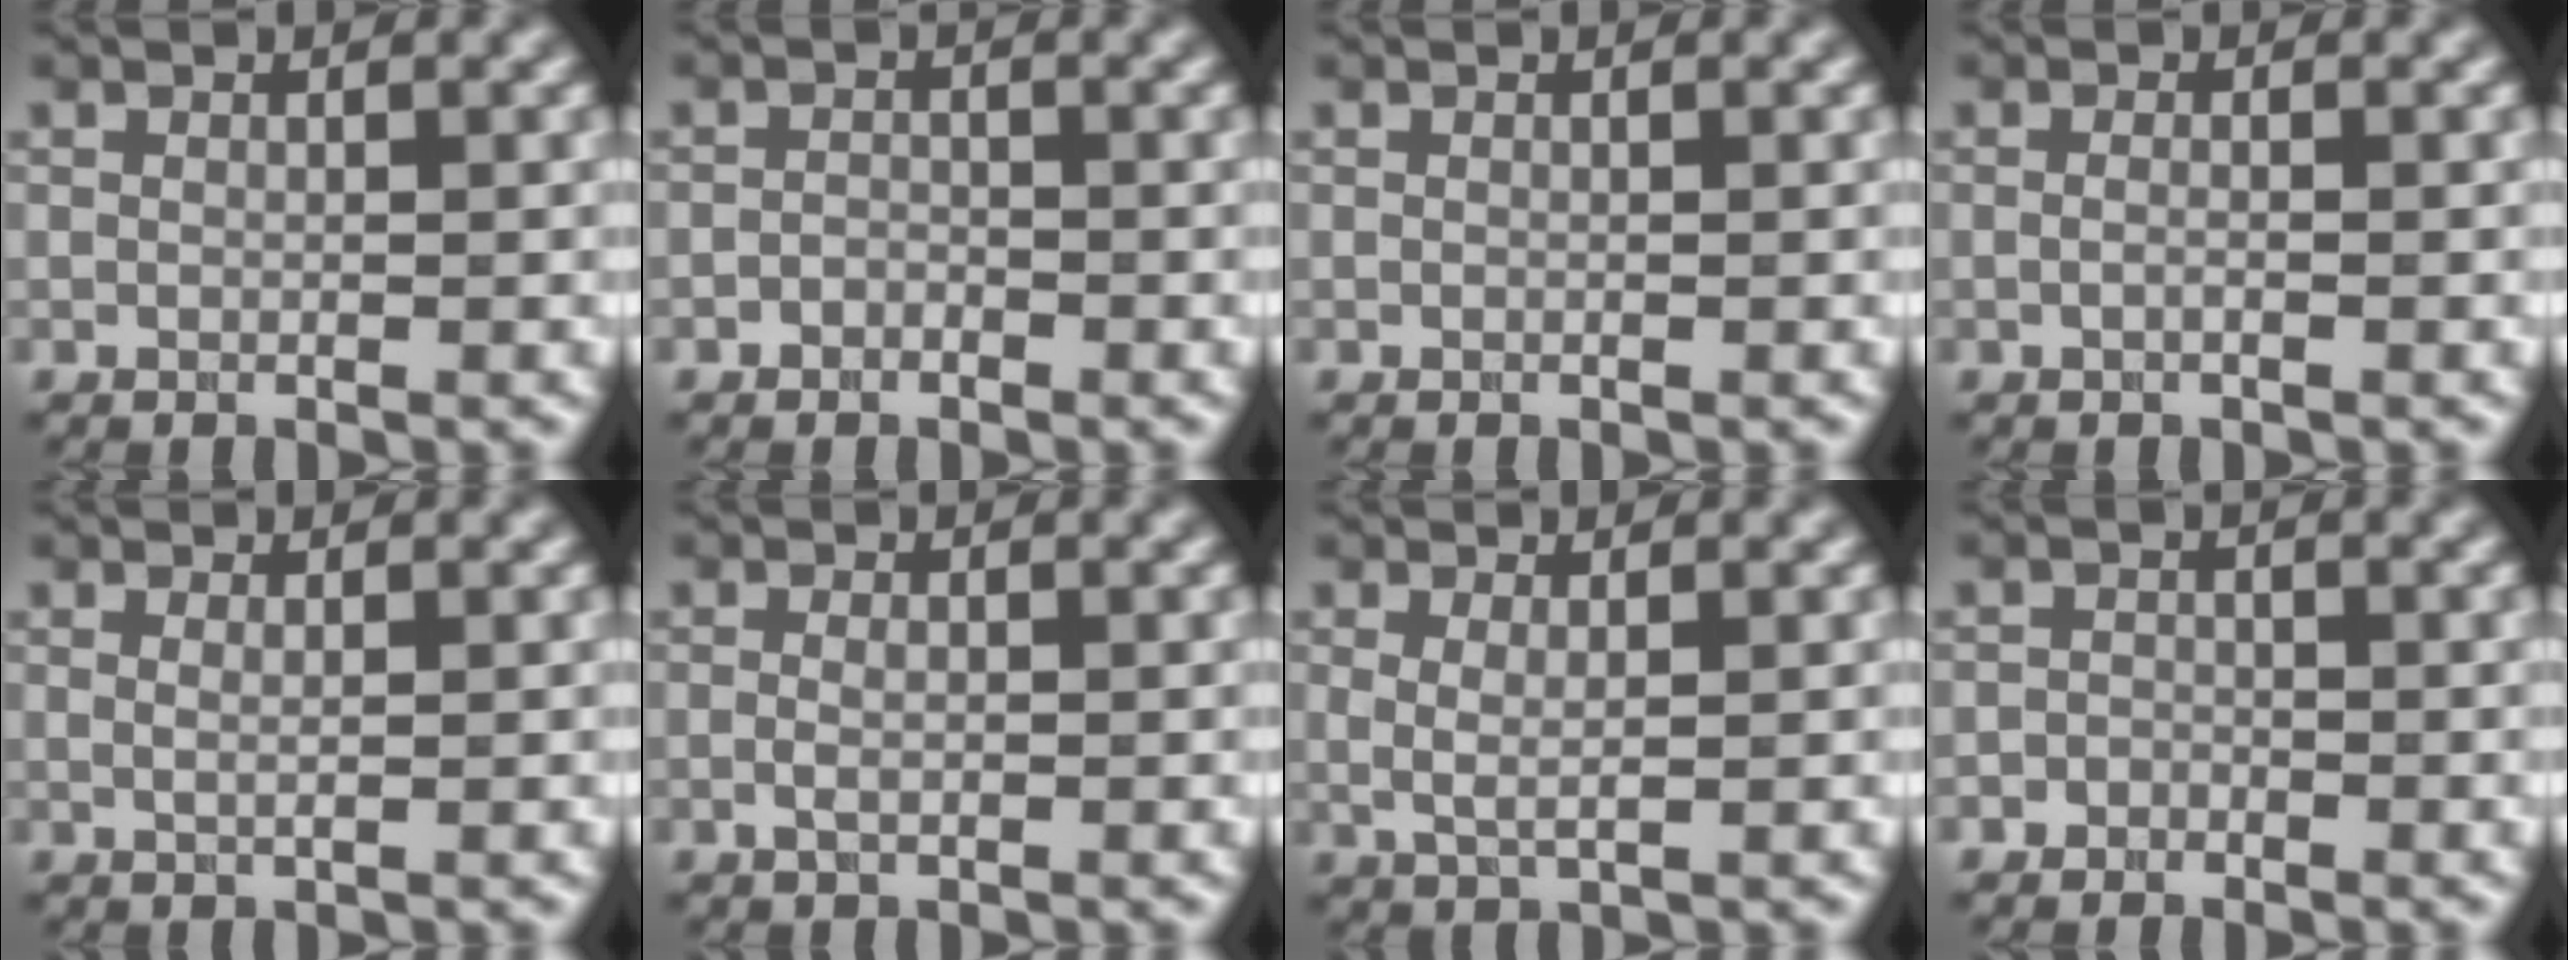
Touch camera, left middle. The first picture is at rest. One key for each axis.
{"total": 1.0, "fx": -0.7, "fy": 0.6, "fz": 0.4, "tx": -0.006, "ty": 0.000, "tz": -0.014}
{"total": 0.0}
{"total": 0.7, "fx": -0.1, "fy": 0.2, "fz": 0.7, "tx": -0.013, "ty": -0.009, "tz": -0.007}
{"total": 1.0, "fx": 0.3, "fy": 0.4, "fz": 0.9, "tx": -0.013, "ty": -0.002, "tz": 0.002}
{"total": 1.3, "fx": -0.2, "fy": 0.6, "fz": 1.1, "tx": -0.026, "ty": -0.002, "tz": -0.006}
{"total": 1.5, "fx": 0.4, "fy": 0.4, "fz": 1.4, "tx": -0.030, "ty": -0.006, "tz": 0.009}
{"total": 1.0, "fx": -0.7, "fy": 0.8, "fz": 0.1, "tx": 0.005, "ty": 0.002, "tz": -0.013}